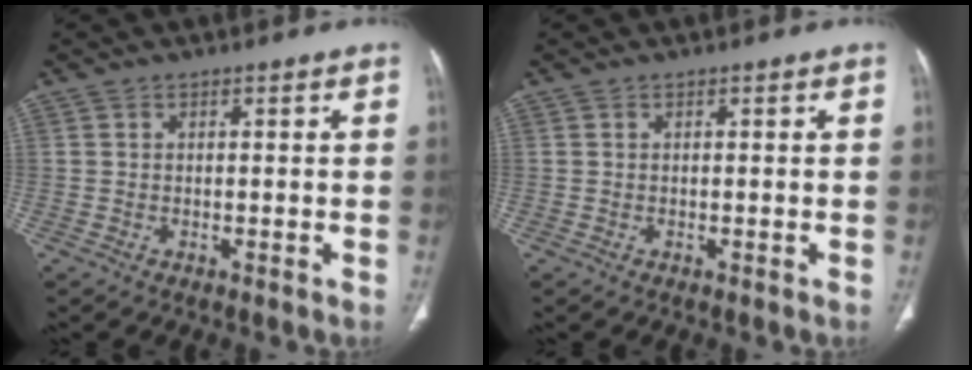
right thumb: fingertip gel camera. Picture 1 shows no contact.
{"total": 0.0}